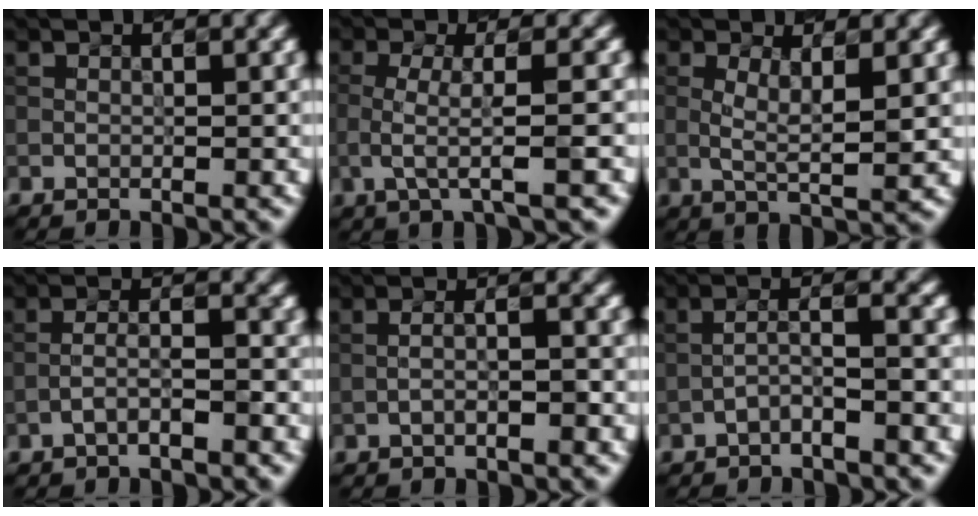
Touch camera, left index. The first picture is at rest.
{"total": 3.2, "force": [-1.0, 0.5, 2.9], "torque": [-0.061, 0.005, -0.016]}
{"total": 3.1, "force": [0.3, 0.5, 3.1], "torque": [-0.064, -0.001, 0.013]}
{"total": 2.3, "force": [-1.7, 0.3, 1.6], "torque": [-0.037, 0.018, -0.027]}
{"total": 2.5, "force": [-1.2, 0.3, 2.2], "torque": [-0.039, 0.015, -0.016]}
{"total": 2.7, "force": [-1.5, 0.2, 2.2], "torque": [-0.045, 0.019, -0.027]}